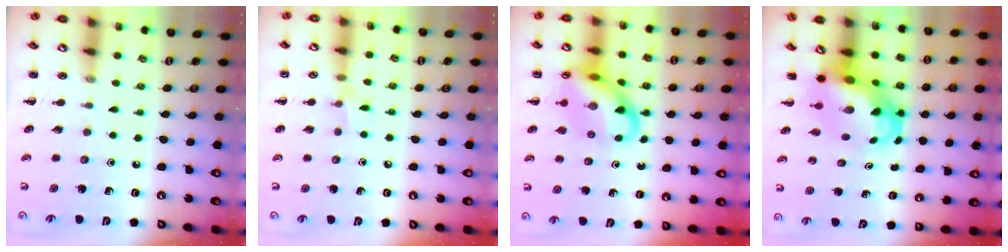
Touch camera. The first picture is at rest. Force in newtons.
{"total": 5.9, "press": 5.6, "slide": 1.9}
{"total": 14.7, "press": 14.4, "slide": 2.9}
{"total": 7.2, "press": 7.1, "slide": 1.0}